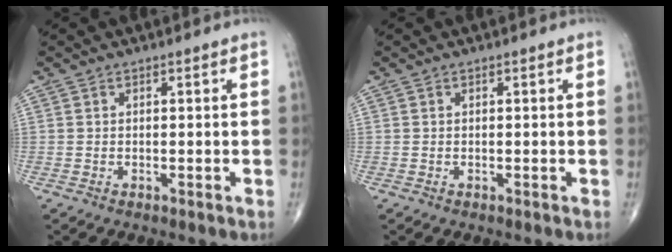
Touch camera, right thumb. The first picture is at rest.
{"total": 0.0}